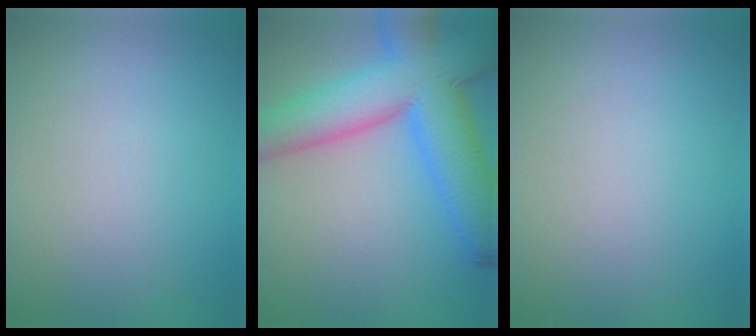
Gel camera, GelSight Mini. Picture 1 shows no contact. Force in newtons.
{"total": 11.7, "press": 11.7, "slide": 0.5}
{"total": 0.0}